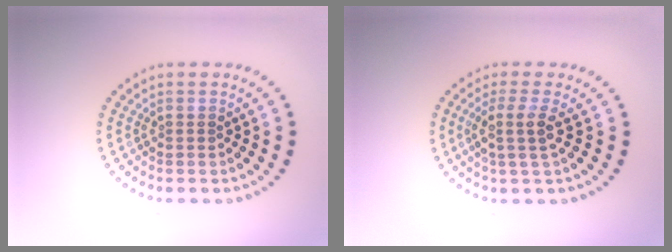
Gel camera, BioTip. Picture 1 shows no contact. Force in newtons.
{"total": 2.4, "press": 1.9, "slide": 1.4}